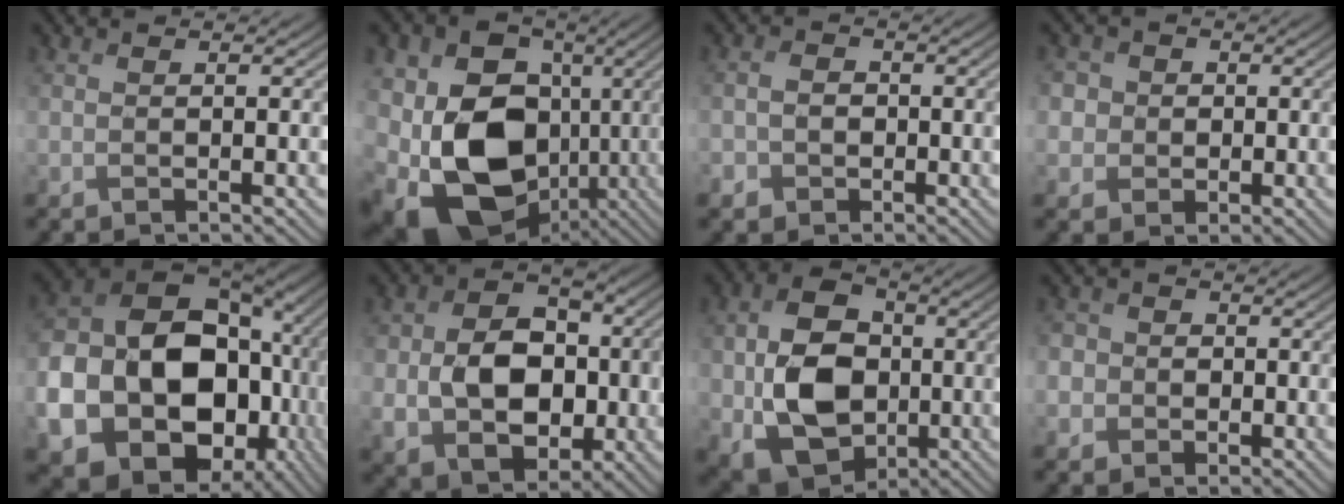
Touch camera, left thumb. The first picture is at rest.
{"total": 16.6, "force": [-2.8, 12.1, 11.1], "torque": [-0.235, -0.013, -0.049]}
{"total": 3.1, "force": [-1.2, 2.7, 0.9], "torque": [-0.017, -0.002, -0.030]}
{"total": 5.0, "force": [0.9, 4.7, 1.5], "torque": [-0.051, 0.006, 0.008]}
{"total": 21.4, "force": [-3.8, 16.5, 13.0], "torque": [-0.308, -0.028, -0.050]}
{"total": 11.2, "force": [-1.3, 8.2, 7.5], "torque": [-0.152, -0.009, -0.025]}
{"total": 12.4, "force": [-1.6, 9.2, 8.1], "torque": [-0.179, -0.009, -0.033]}
{"total": 4.0, "force": [-0.5, 3.9, 0.9], "torque": [-0.024, 0.006, -0.029]}